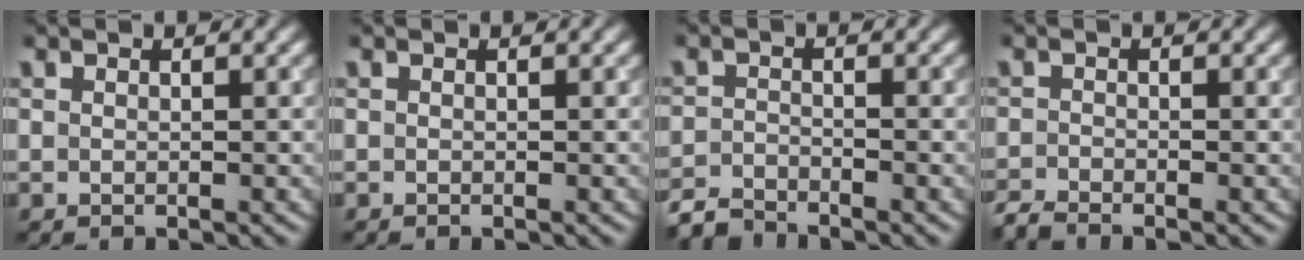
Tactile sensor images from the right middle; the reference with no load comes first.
{"total": 0.0}
{"total": 2.5, "force": [-2.5, 0.3, 0.4], "torque": [-0.008, -0.005, -0.056]}
{"total": 1.8, "force": [-1.7, 0.1, 0.6], "torque": [-0.012, -0.008, -0.040]}